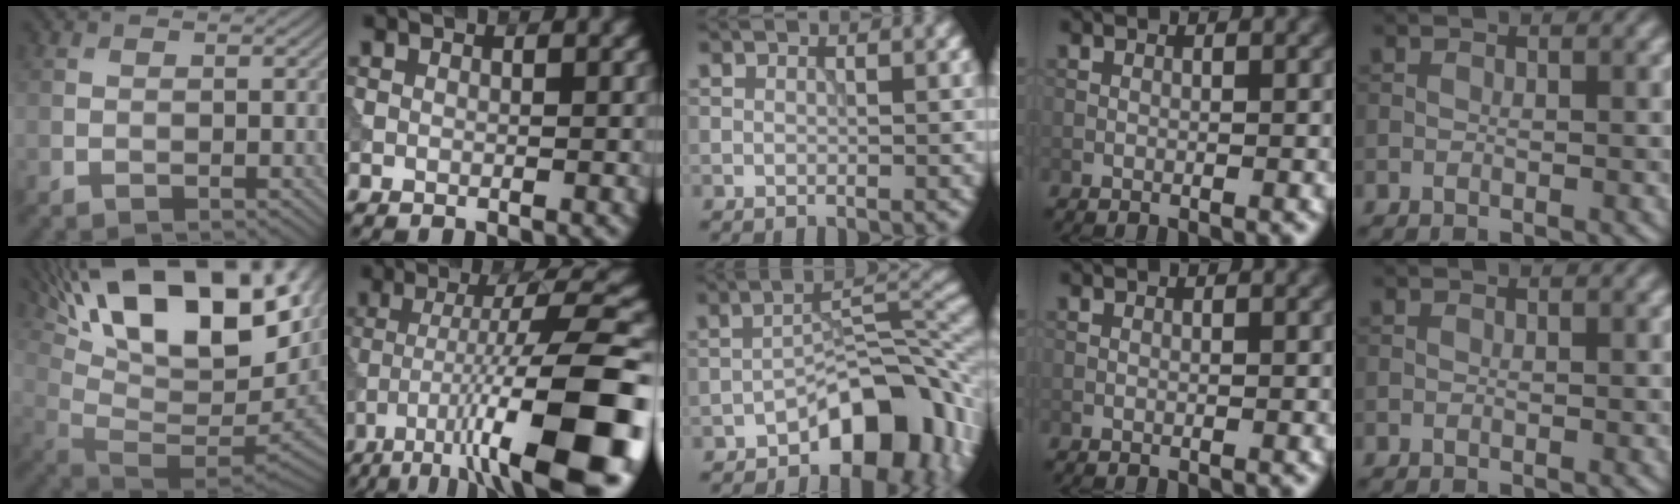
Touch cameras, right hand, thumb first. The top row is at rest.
{"thumb": {"total": 22.1, "force": [10.3, 8.8, 17.5], "torque": [-0.277, 0.030, 0.186]}, "index": {"total": 14.9, "force": [-6.8, 3.2, 12.9], "torque": [-0.207, 0.009, -0.103]}, "middle": {"total": 9.4, "force": [-4.9, 4.7, 6.4], "torque": [-0.067, 0.019, -0.086]}}